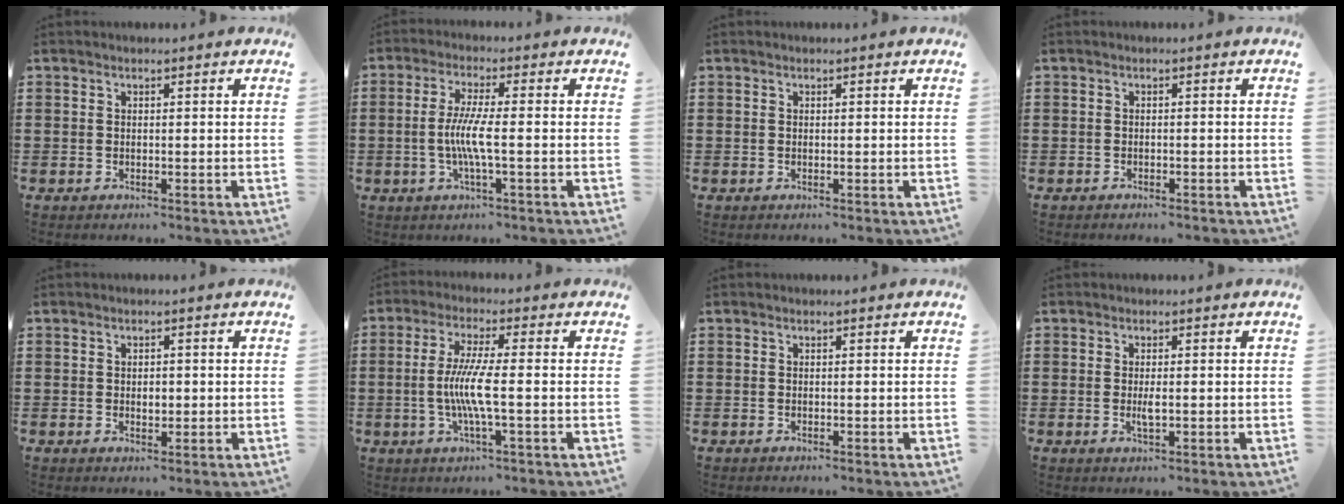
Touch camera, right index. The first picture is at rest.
{"total": 5.6, "force": [-0.9, 0.3, 5.5], "torque": [-0.121, -0.011, -0.027]}
{"total": 0.0}
{"total": 0.6, "force": [-0.5, 0.1, 0.1], "torque": [-0.004, -0.001, -0.011]}
{"total": 1.6, "force": [0.0, 0.9, 1.3], "torque": [-0.018, 0.002, -0.003]}
{"total": 7.0, "force": [-1.1, 0.4, 6.9], "torque": [-0.142, -0.013, -0.030]}
{"total": 0.0}
{"total": 1.8, "force": [-0.1, 0.6, 1.7], "torque": [-0.039, -0.003, -0.005]}